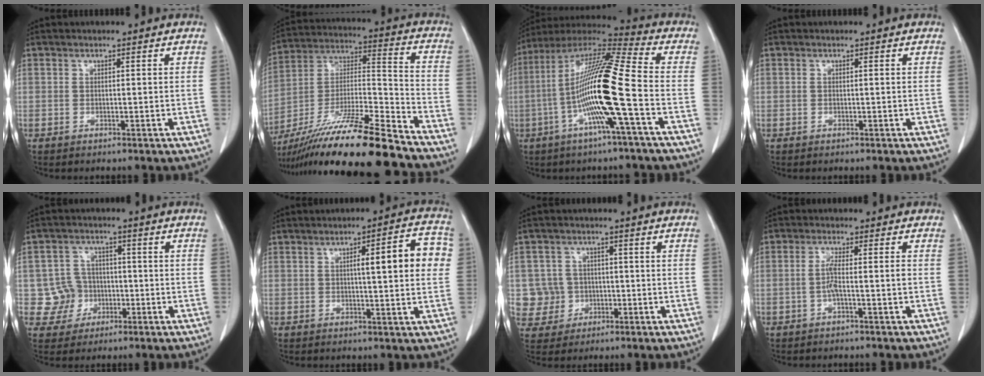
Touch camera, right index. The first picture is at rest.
{"total": 22.8, "force": [-18.4, 0.1, 13.5], "torque": [-0.248, -0.025, -0.331]}
{"total": 17.1, "force": [-3.9, -0.4, 16.6], "torque": [-0.320, 0.005, -0.084]}
{"total": 0.0}
{"total": 5.9, "force": [-1.2, 5.7, 0.3], "torque": [0.000, 0.012, -0.017]}
{"total": 9.0, "force": [1.6, 1.5, 8.7], "torque": [-0.114, 0.020, 0.017]}
{"total": 6.7, "force": [-0.6, 6.6, 0.0], "torque": [-0.002, 0.015, -0.004]}
{"total": 2.8, "force": [-0.9, -0.3, 2.7], "torque": [-0.054, 0.006, -0.015]}